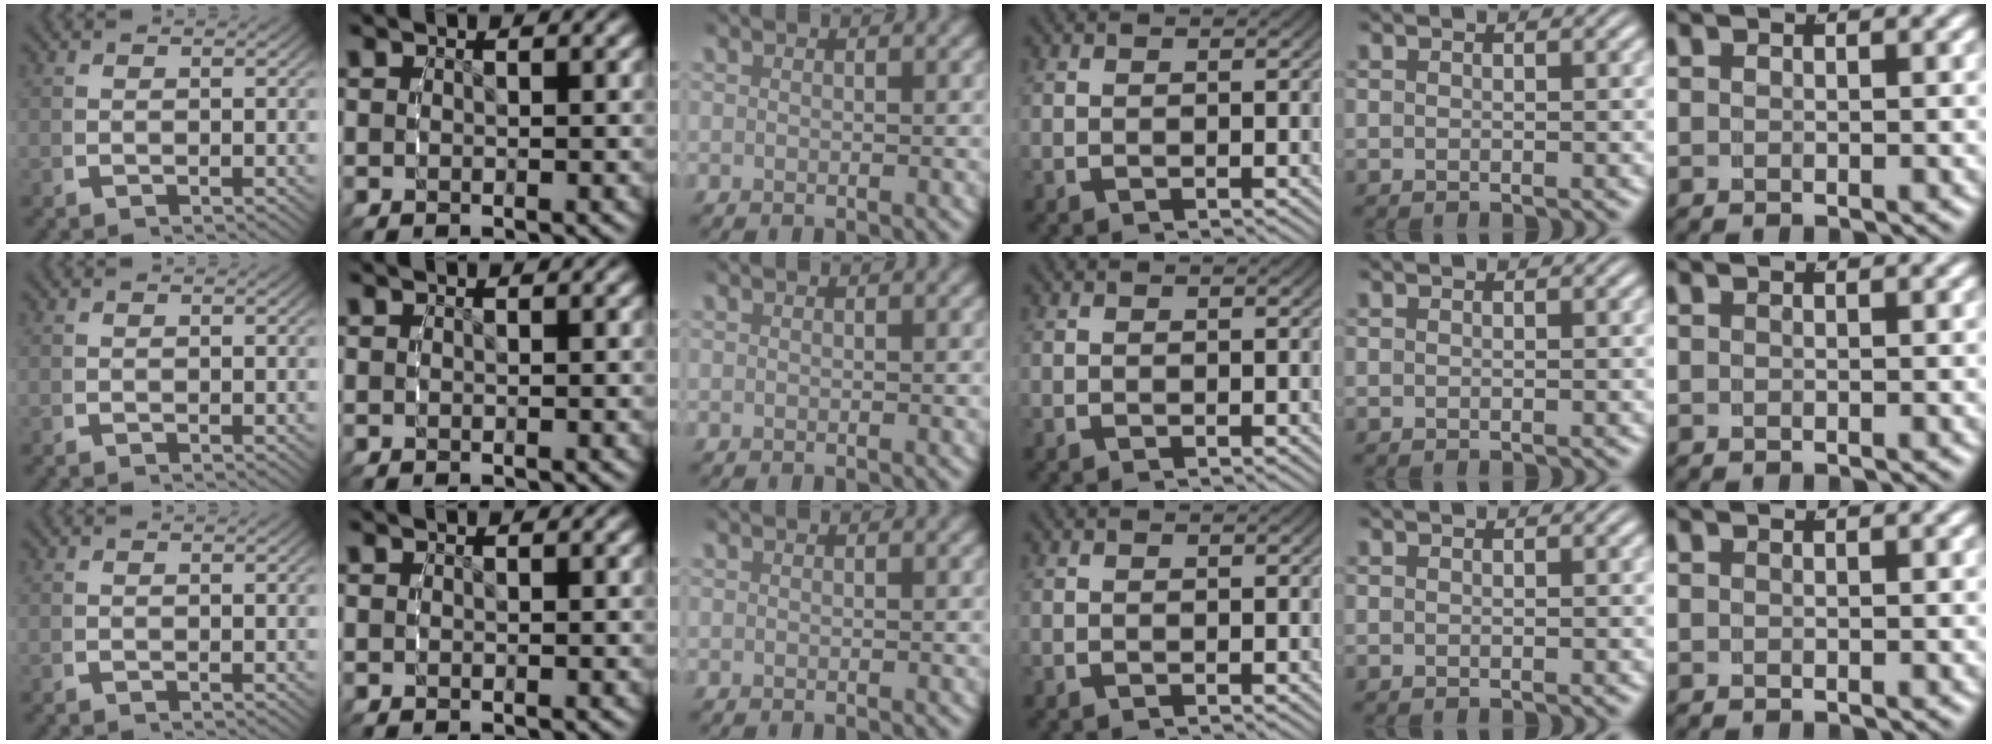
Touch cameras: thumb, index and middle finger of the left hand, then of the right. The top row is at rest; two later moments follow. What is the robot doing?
{"motion": "reach", "object": "ribbon"}